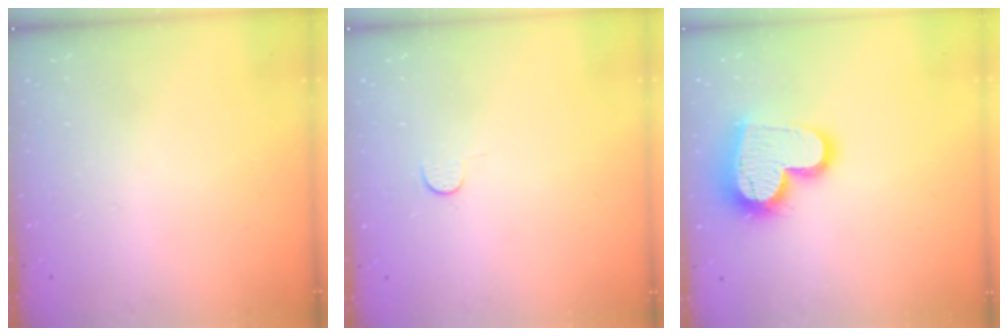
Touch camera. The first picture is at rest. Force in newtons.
{"total": 2.8, "press": 2.8, "slide": 0.4}
{"total": 18.2, "press": 18.1, "slide": 1.5}